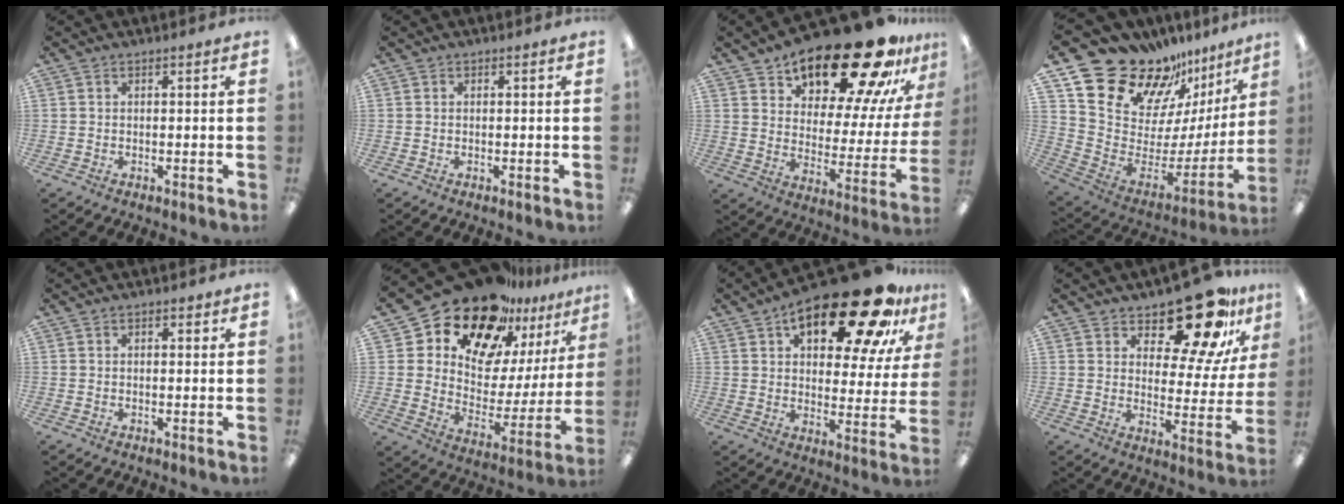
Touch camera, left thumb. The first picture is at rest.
{"total": 0.0}
{"total": 23.9, "force": [19.1, 7.5, 12.2], "torque": [-0.181, -0.134, 0.316]}
{"total": 20.1, "force": [17.4, 8.1, 6.0], "torque": [-0.095, -0.152, 0.314]}
{"total": 0.8, "force": [0.3, 0.5, 0.4], "torque": [0.000, -0.001, 0.004]}
{"total": 20.0, "force": [16.5, 8.8, 7.0], "torque": [-0.138, -0.132, 0.292]}
{"total": 23.7, "force": [15.7, 8.5, 15.6], "torque": [-0.220, -0.097, 0.251]}
{"total": 18.0, "force": [14.2, 6.2, 9.2], "torque": [-0.140, -0.106, 0.241]}